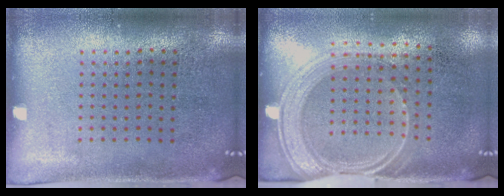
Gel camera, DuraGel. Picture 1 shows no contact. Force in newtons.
{"total": 1.7, "press": 1.4, "slide": 1.0}